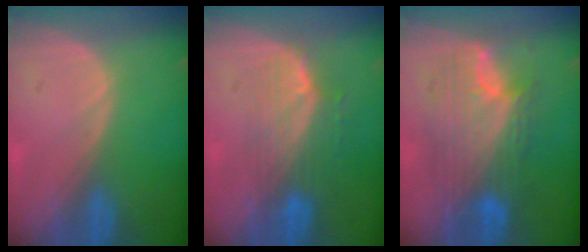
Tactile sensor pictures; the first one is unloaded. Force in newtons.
{"total": 7.5, "press": 6.7, "slide": 3.3}
{"total": 10.0, "press": 10.0, "slide": 0.6}